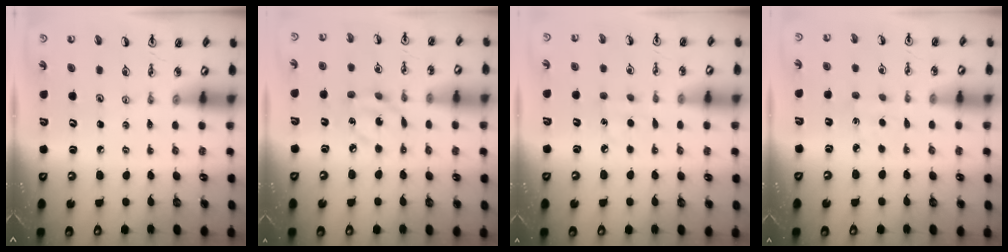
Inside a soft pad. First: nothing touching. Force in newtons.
{"total": 7.4, "press": 7.4, "slide": 0.3}
{"total": 5.7, "press": 5.7, "slide": 0.6}
{"total": 2.4, "press": 2.3, "slide": 0.3}